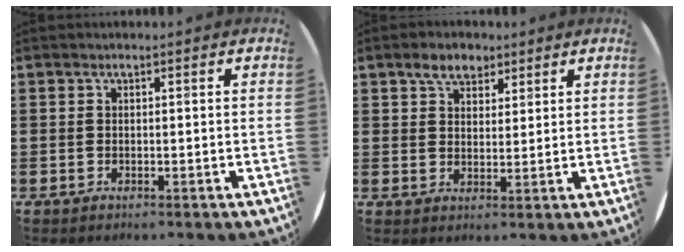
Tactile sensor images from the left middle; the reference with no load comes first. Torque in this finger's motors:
{"motor_torque": [0.21, -0.16, 0.09, 0.02]}